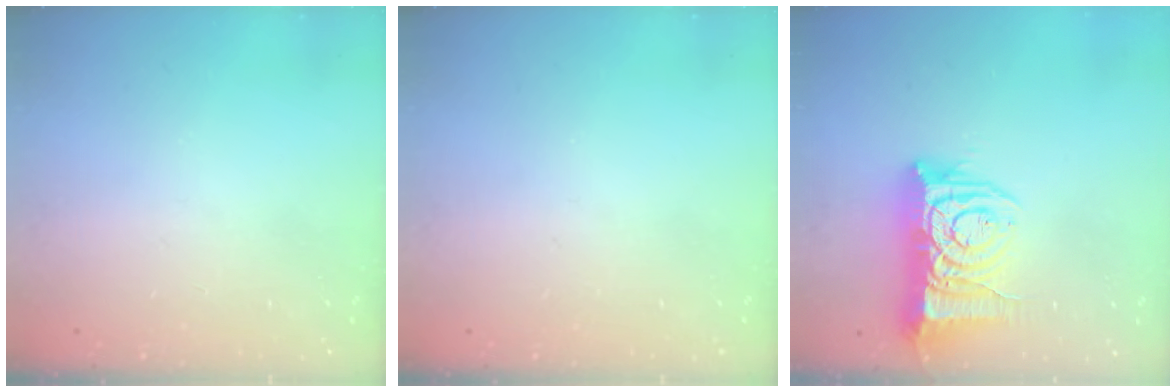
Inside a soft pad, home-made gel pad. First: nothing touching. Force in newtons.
{"total": 0.0}
{"total": 11.9, "press": 11.9, "slide": 1.2}